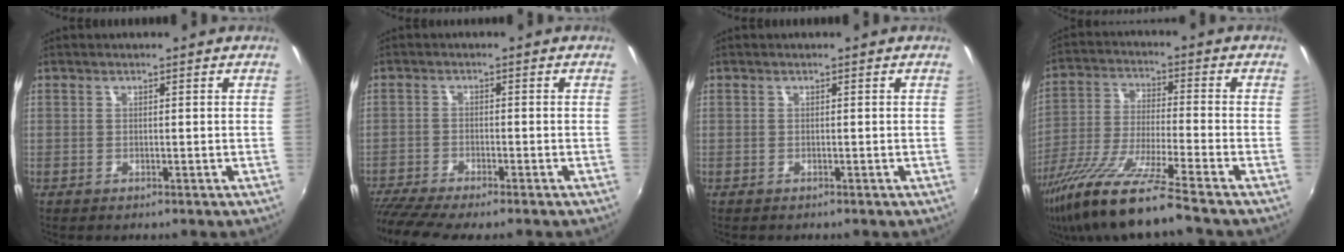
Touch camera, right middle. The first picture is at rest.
{"total": 8.0, "force": [-7.0, 0.2, 3.8], "torque": [-0.101, -0.035, -0.120]}
{"total": 0.0}
{"total": 15.2, "force": [-11.7, -0.6, 9.7], "torque": [-0.193, -0.037, -0.217]}